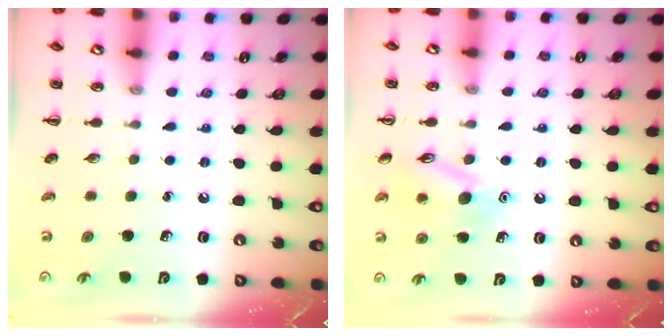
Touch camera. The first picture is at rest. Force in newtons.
{"total": 11.1, "press": 11.1, "slide": 1.0}